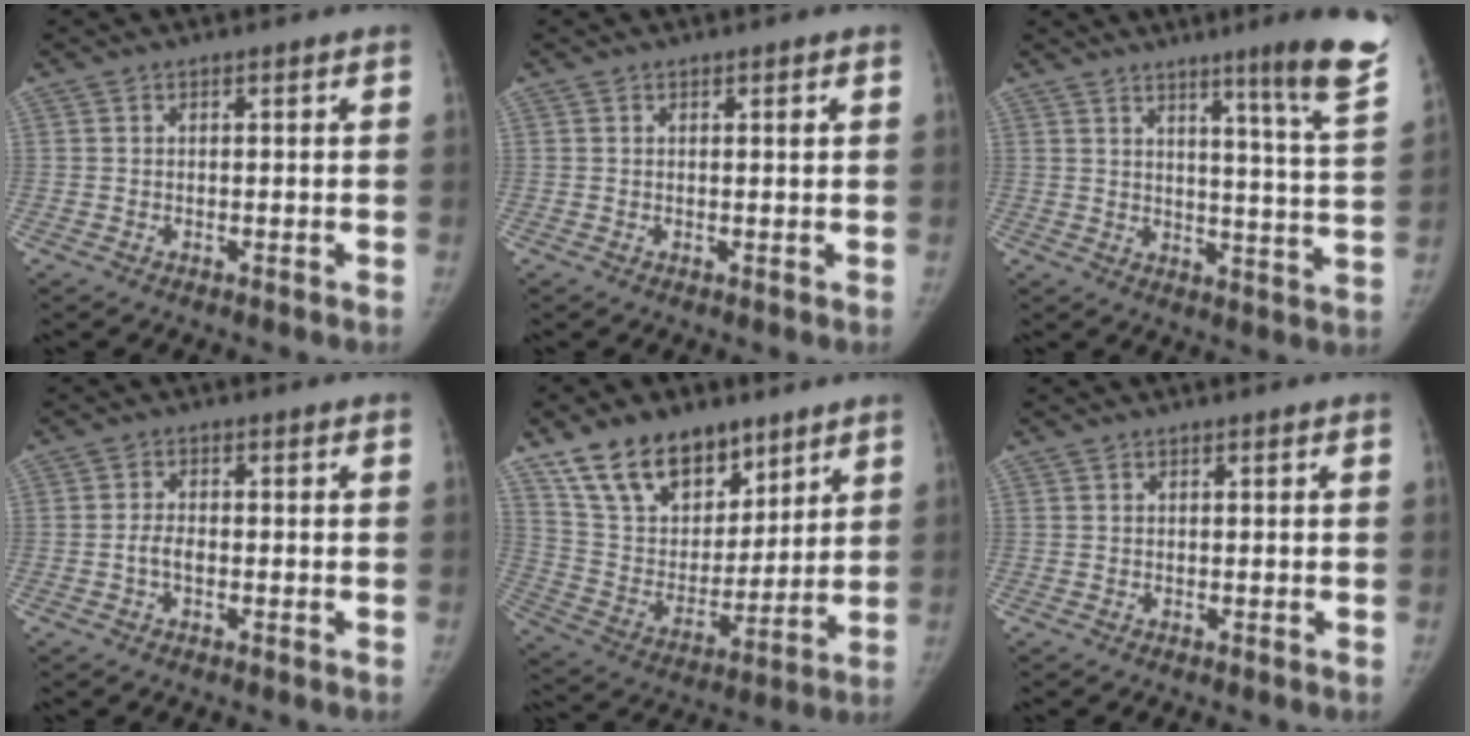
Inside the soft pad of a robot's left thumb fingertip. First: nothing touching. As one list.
[{"total": 0.7, "force": [0.3, 0.1, 0.6], "torque": [-0.011, -0.001, 0.005]}, {"total": 15.3, "force": [9.8, -0.1, 11.7], "torque": [-0.142, -0.072, 0.123]}, {"total": 2.4, "force": [-0.7, 1.3, 1.8], "torque": [-0.033, 0.011, -0.016]}, {"total": 19.2, "force": [12.7, 11.1, 9.1], "torque": [-0.110, -0.050, 0.234]}, {"total": 0.0}]